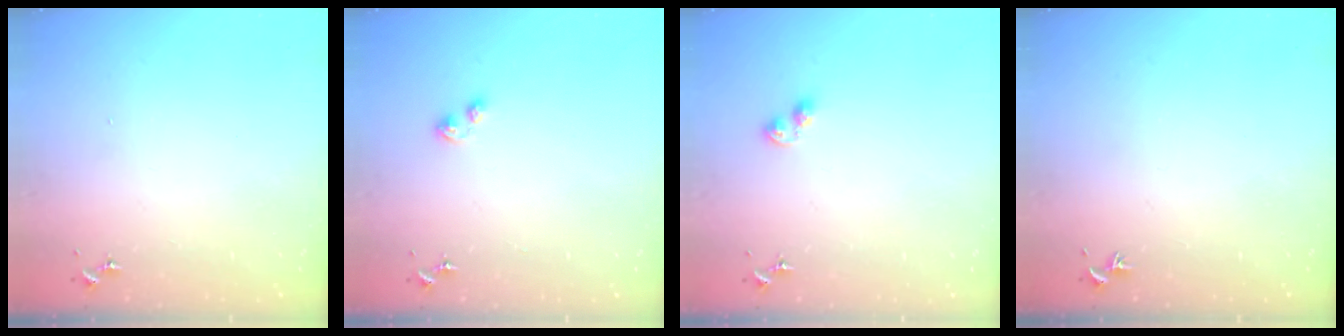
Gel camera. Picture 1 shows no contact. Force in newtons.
{"total": 5.2, "press": 5.1, "slide": 0.4}
{"total": 3.8, "press": 3.7, "slide": 0.6}
{"total": 0.0}